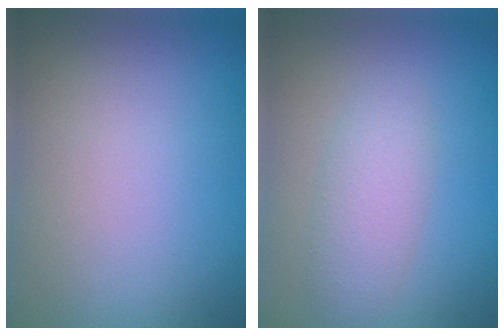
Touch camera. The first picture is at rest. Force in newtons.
{"total": 2.7, "press": 2.7, "slide": 0.0}